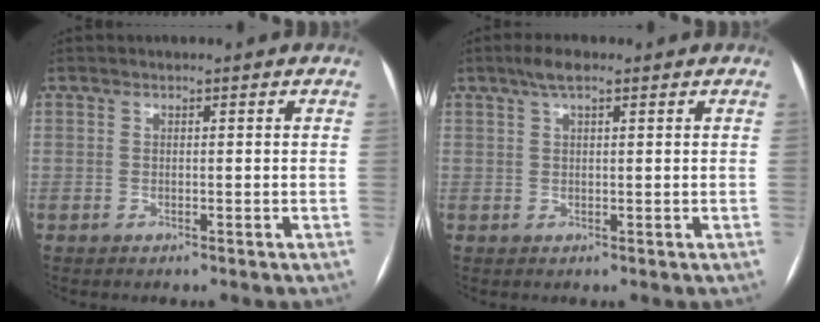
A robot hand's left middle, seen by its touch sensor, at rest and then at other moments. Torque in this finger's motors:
{"motor_torque": [0.27, -0.24, 0.03, 0.05]}